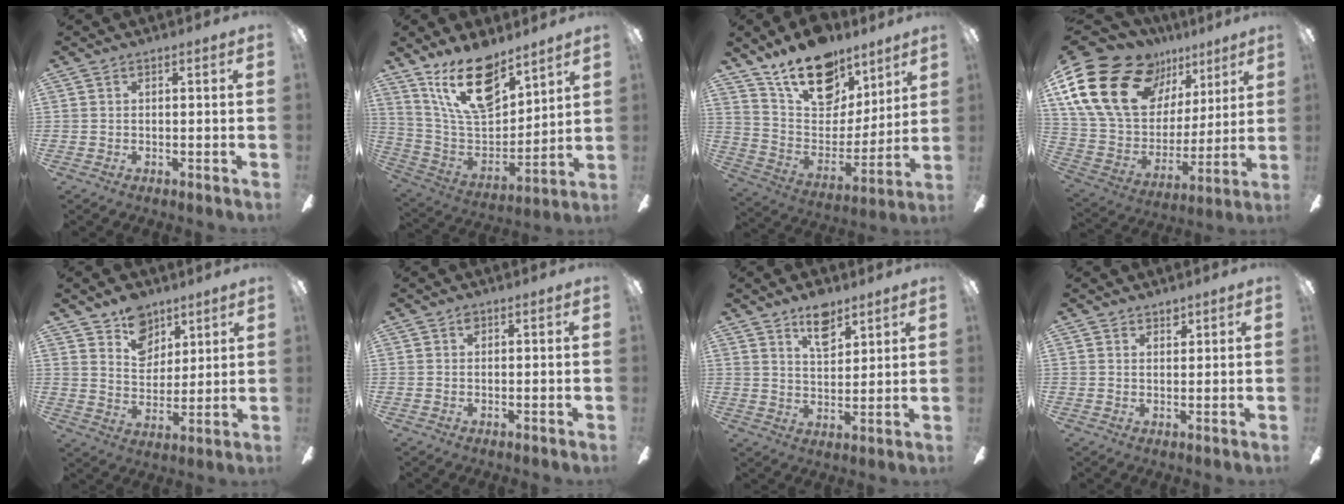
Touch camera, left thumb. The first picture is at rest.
{"total": 20.2, "force": [13.5, 9.3, 11.8], "torque": [-0.221, -0.073, 0.239]}
{"total": 19.7, "force": [14.2, 10.6, 8.5], "torque": [-0.145, -0.090, 0.257]}
{"total": 24.8, "force": [14.0, 15.3, 13.6], "torque": [-0.281, -0.071, 0.269]}
{"total": 10.7, "force": [7.3, 7.2, 3.2], "torque": [-0.037, -0.037, 0.134]}
{"total": 1.2, "force": [0.6, 0.7, 0.7], "torque": [-0.008, 0.001, 0.009]}
{"total": 8.8, "force": [6.0, 4.2, 4.8], "torque": [-0.069, -0.025, 0.104]}
{"total": 2.1, "force": [1.8, 0.9, 0.6], "torque": [0.002, -0.007, 0.030]}